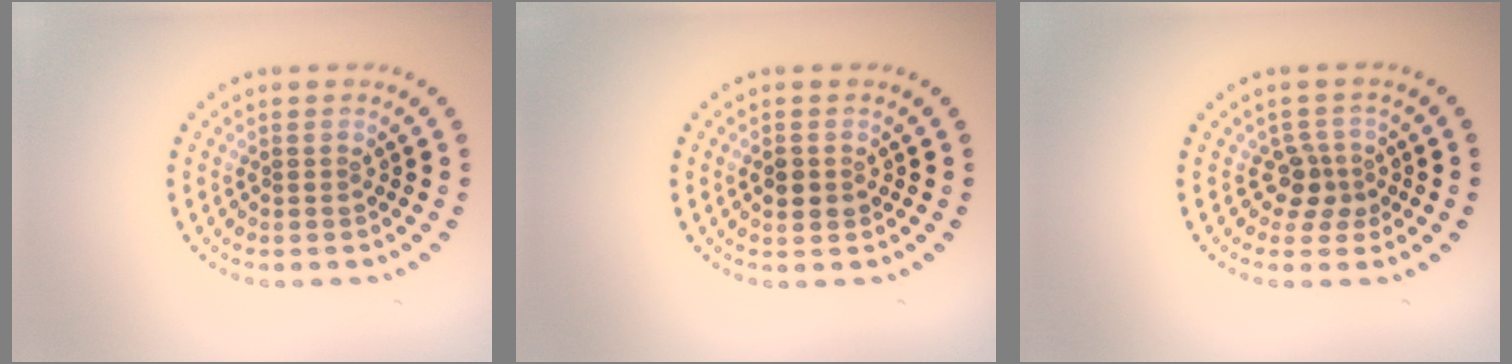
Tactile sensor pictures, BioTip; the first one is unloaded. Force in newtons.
{"total": 1.6, "press": 1.6, "slide": 0.2}
{"total": 2.3, "press": 1.7, "slide": 1.5}